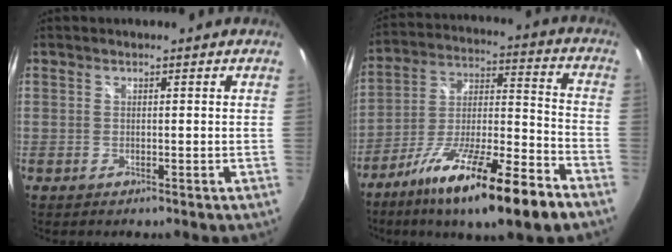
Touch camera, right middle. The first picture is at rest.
{"total": 20.7, "force": [-13.3, 3.1, 15.6], "torque": [-0.271, -0.026, -0.228]}